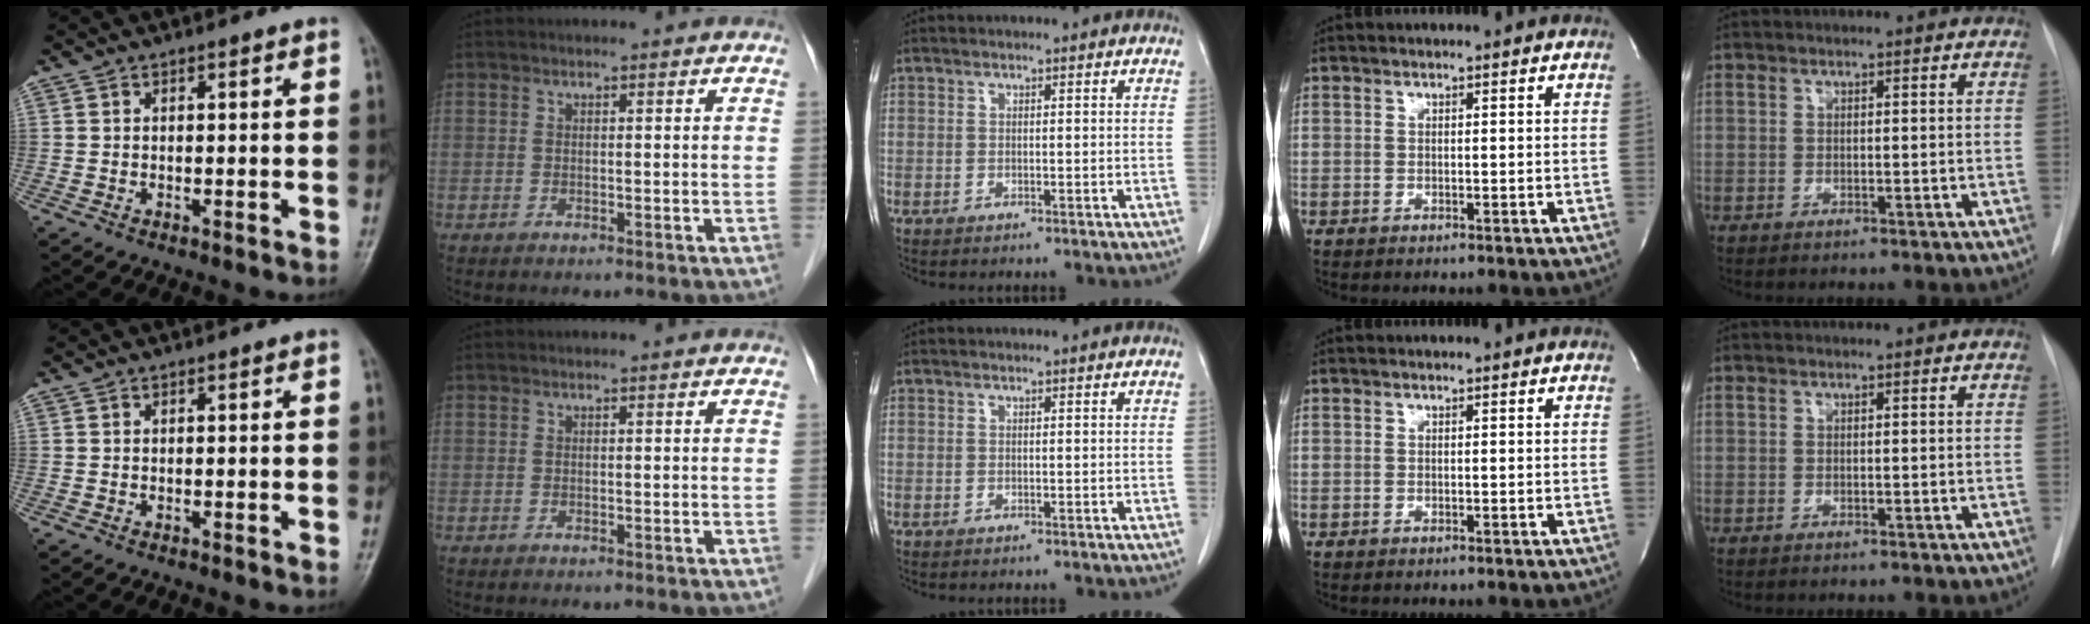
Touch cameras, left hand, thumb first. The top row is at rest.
{}